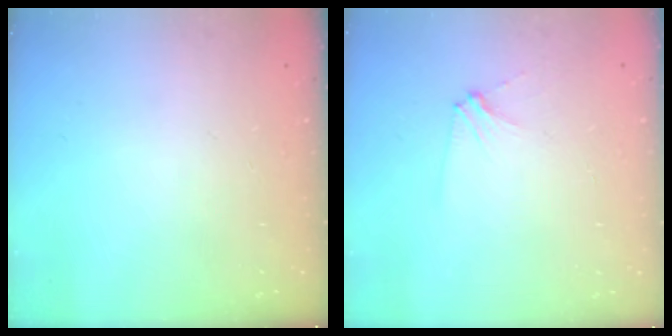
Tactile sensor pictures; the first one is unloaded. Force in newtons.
{"total": 2.8, "press": 2.8, "slide": 0.4}